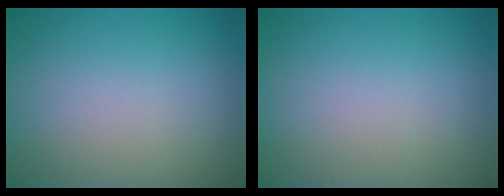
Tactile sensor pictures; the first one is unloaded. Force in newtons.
{"total": 0.0}